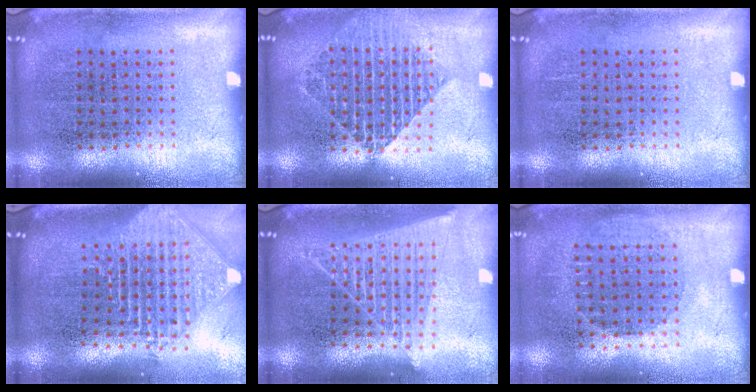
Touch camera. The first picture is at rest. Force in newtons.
{"total": 1.8, "press": 1.6, "slide": 1.0}
{"total": 0.0}
{"total": 2.3, "press": 1.8, "slide": 1.5}
{"total": 1.9, "press": 1.7, "slide": 0.8}
{"total": 0.9, "press": 0.8, "slide": 0.4}